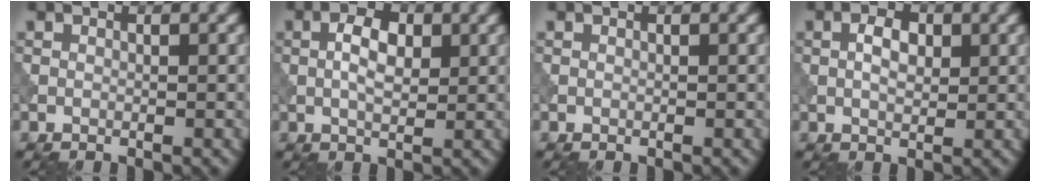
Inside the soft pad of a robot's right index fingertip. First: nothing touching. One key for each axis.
{"total": 3.4, "fx": 0.5, "fy": 1.8, "fz": 2.9, "tx": -0.058, "ty": 0.004, "tz": 0.006}
{"total": 0.0}
{"total": 2.6, "fx": 0.4, "fy": 1.5, "fz": 2.1, "tx": -0.041, "ty": 0.003, "tz": 0.004}